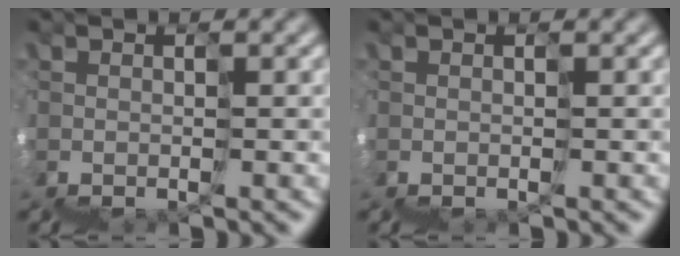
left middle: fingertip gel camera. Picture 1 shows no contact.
{"total": 0.0}